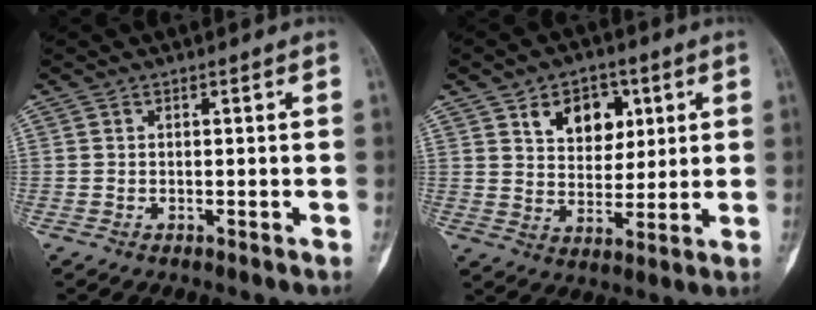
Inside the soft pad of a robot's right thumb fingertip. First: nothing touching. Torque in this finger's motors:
{"motor_torque": [-0.58, 0.90, 0.44, -0.28, 0.03]}